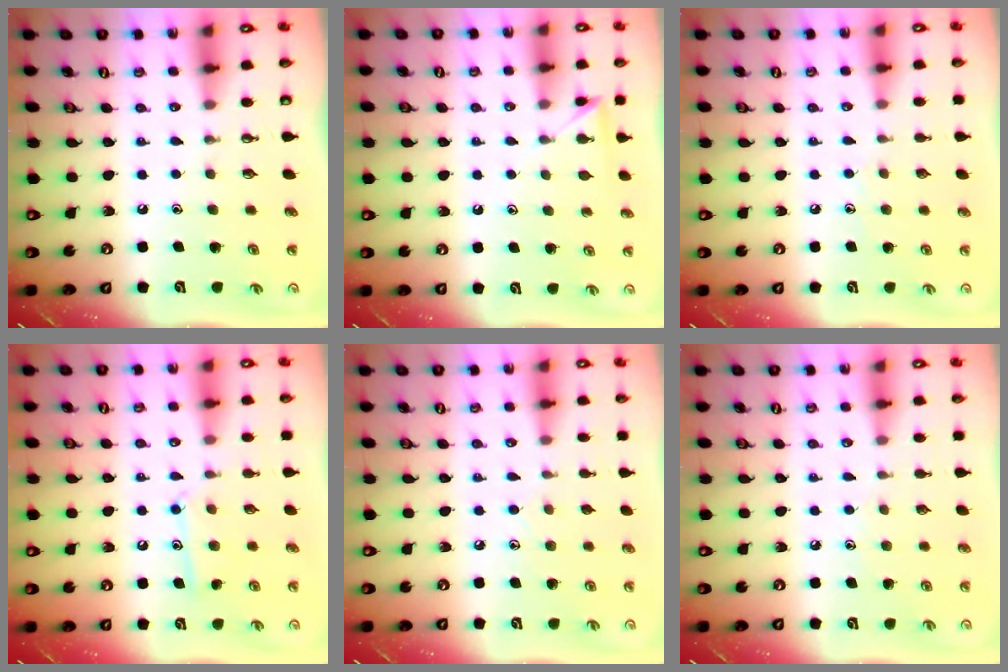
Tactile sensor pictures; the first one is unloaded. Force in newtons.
{"total": 3.9, "press": 3.9, "slide": 0.3}
{"total": 4.5, "press": 4.5, "slide": 0.5}
{"total": 10.3, "press": 10.3, "slide": 0.7}
{"total": 6.2, "press": 6.2, "slide": 0.6}
{"total": 3.6, "press": 3.6, "slide": 0.3}